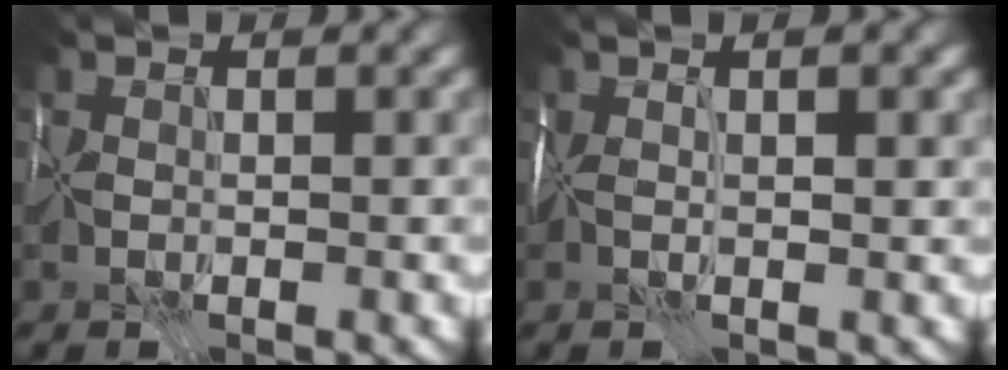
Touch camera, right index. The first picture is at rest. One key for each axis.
{"total": 3.3, "fx": 1.0, "fy": 1.1, "fz": 2.9, "tx": -0.041, "ty": 0.005, "tz": 0.009}